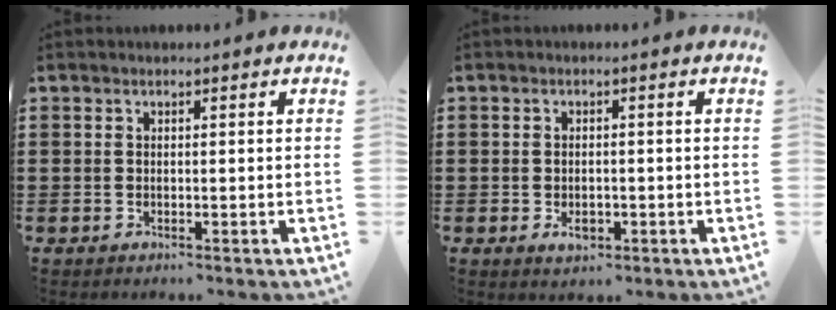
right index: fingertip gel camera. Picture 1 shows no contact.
{"total": 2.4, "force": [-0.6, 1.3, 2.0], "torque": [-0.038, 0.000, -0.010]}